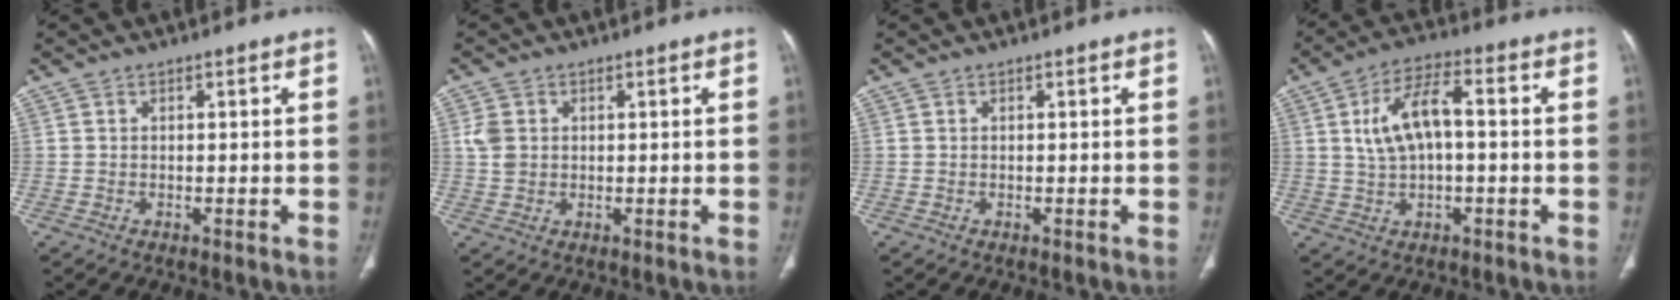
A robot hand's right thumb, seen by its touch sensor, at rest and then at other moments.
{"total": 3.5, "force": [0.7, 2.8, 1.9], "torque": [-0.037, 0.001, 0.016]}
{"total": 0.0}
{"total": 9.6, "force": [0.9, 4.4, 8.5], "torque": [-0.163, 0.025, 0.015]}